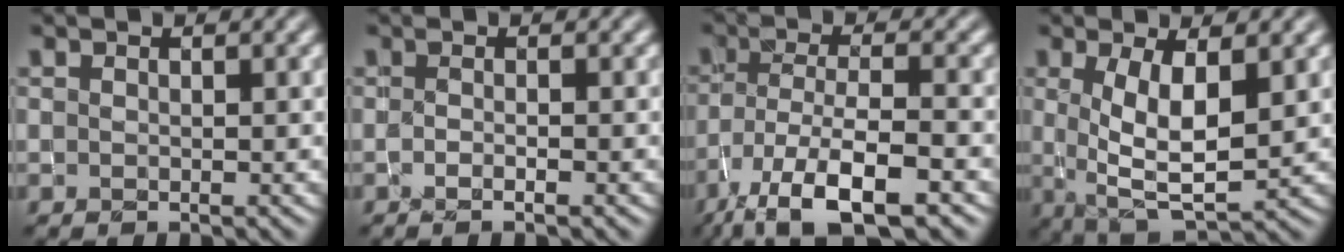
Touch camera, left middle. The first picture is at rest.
{"total": 1.1, "force": [-0.5, 0.3, 1.0], "torque": [-0.013, -0.007, -0.009]}
{"total": 9.7, "force": [-6.2, 2.8, 6.9], "torque": [-0.129, -0.007, -0.113]}
{"total": 6.5, "force": [0.8, 2.5, 5.9], "torque": [-0.116, -0.009, 0.017]}